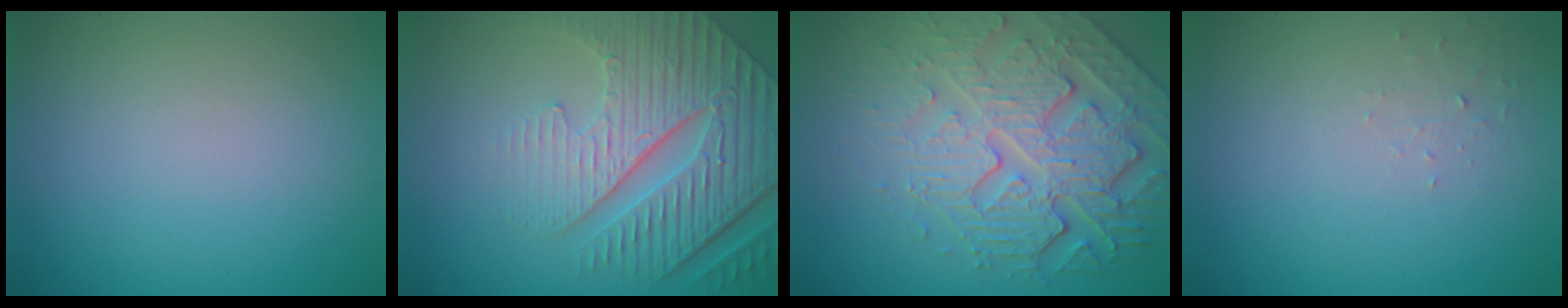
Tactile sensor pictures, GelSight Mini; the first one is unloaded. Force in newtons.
{"total": 7.3, "press": 5.9, "slide": 4.3}
{"total": 6.8, "press": 5.5, "slide": 4.0}
{"total": 0.6, "press": 0.3, "slide": 0.6}